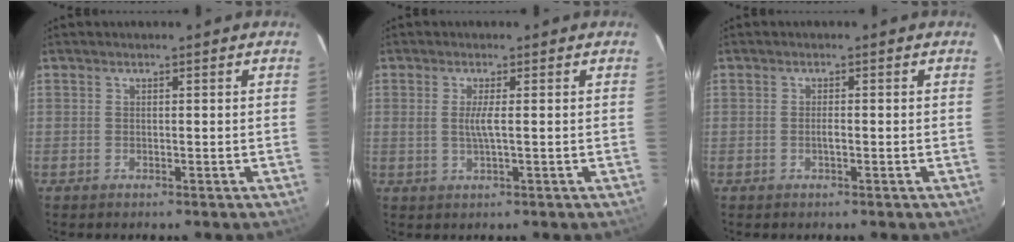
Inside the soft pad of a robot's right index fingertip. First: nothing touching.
{"total": 2.6, "force": [0.2, -0.2, 2.6], "torque": [-0.051, -0.003, 0.003]}
{"total": 0.9, "force": [-0.3, 0.2, 0.8], "torque": [-0.017, 0.002, -0.007]}